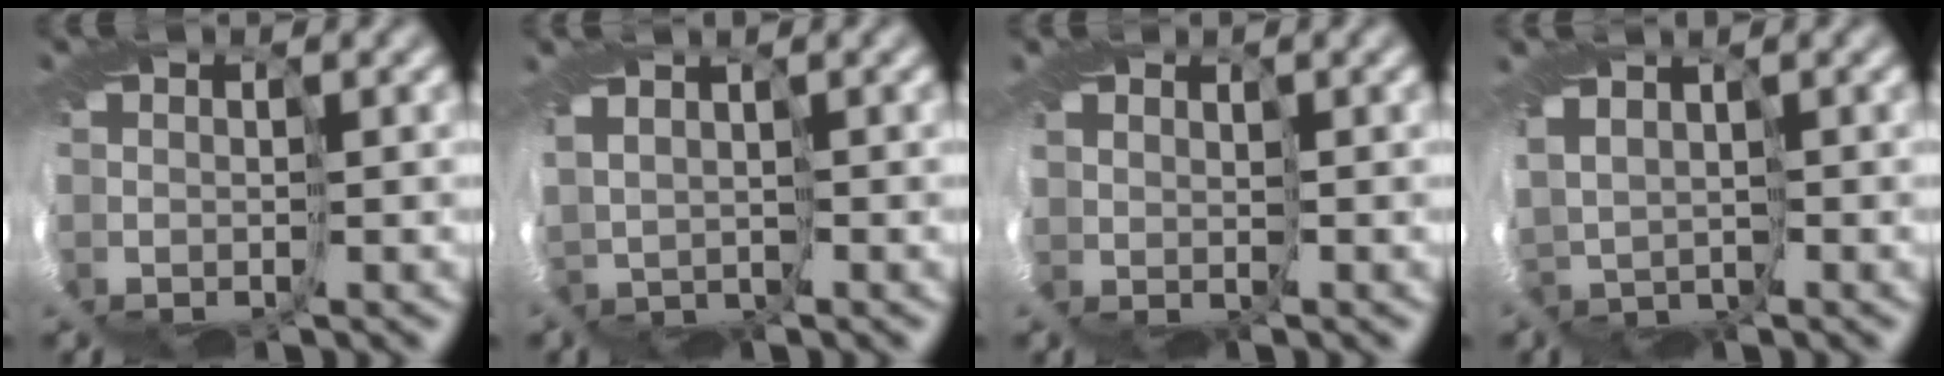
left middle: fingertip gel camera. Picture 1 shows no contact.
{"total": 1.4, "force": [1.4, -0.1, -0.3], "torque": [-0.021, 0.004, 0.014]}
{"total": 1.5, "force": [1.2, 0.7, -0.6], "torque": [-0.005, 0.004, 0.009]}
{"total": 1.5, "force": [1.5, 0.1, -0.1], "torque": [-0.029, 0.003, 0.014]}